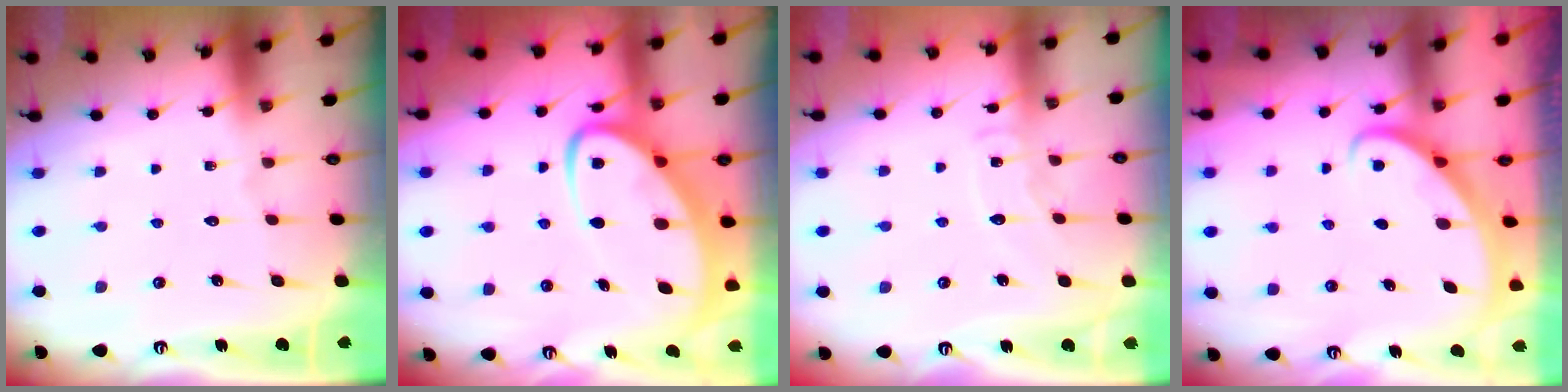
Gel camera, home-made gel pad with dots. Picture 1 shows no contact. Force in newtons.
{"total": 9.4, "press": 9.4, "slide": 1.1}
{"total": 6.8, "press": 6.8, "slide": 0.7}
{"total": 2.9, "press": 2.9, "slide": 0.2}